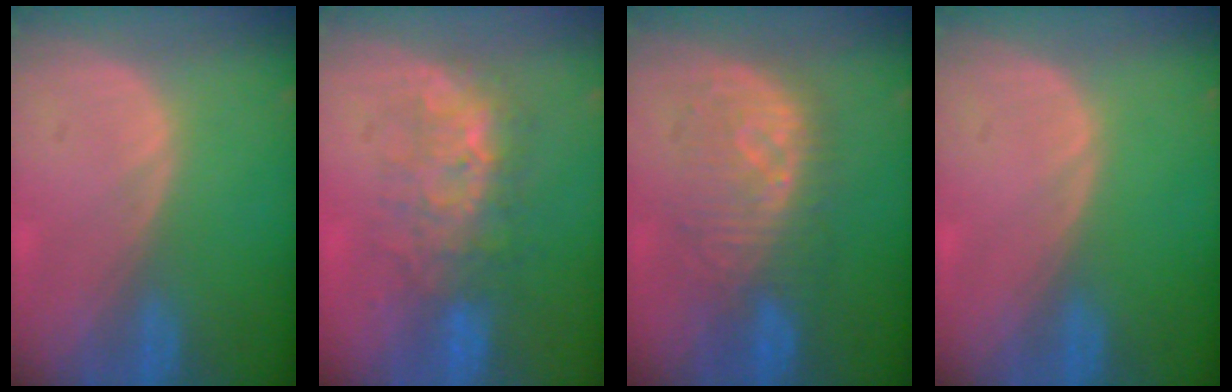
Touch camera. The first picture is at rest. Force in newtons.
{"total": 7.6, "press": 7.3, "slide": 2.2}
{"total": 8.4, "press": 8.4, "slide": 1.0}
{"total": 0.0}